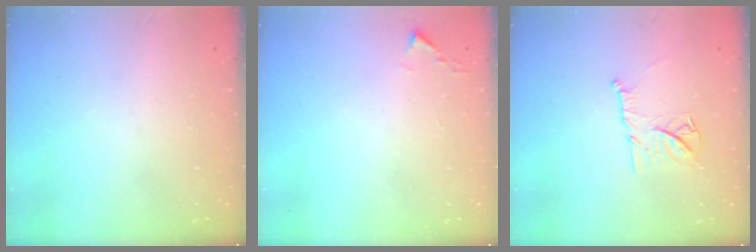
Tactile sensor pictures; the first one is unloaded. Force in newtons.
{"total": 2.4, "press": 2.4, "slide": 0.3}
{"total": 11.4, "press": 11.4, "slide": 0.6}